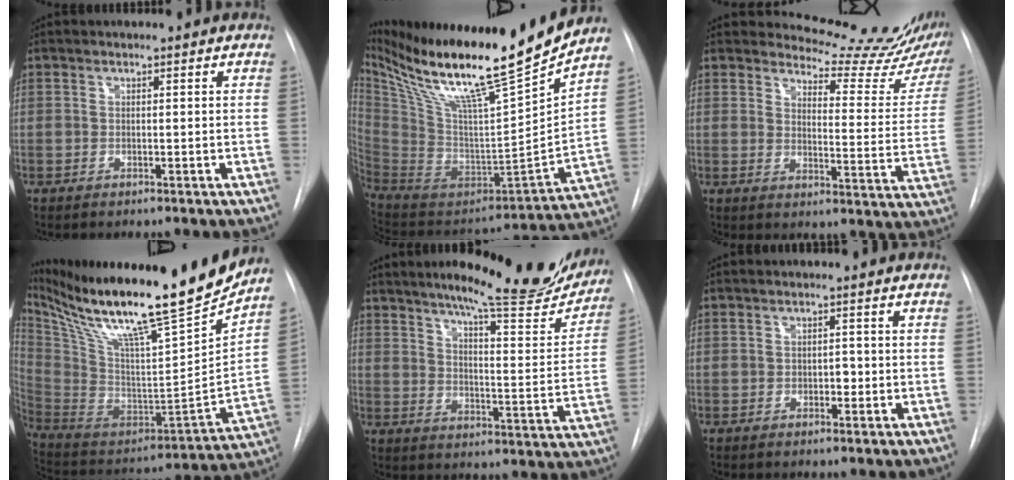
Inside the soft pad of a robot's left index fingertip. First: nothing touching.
{"total": 25.8, "force": [20.8, 0.2, 15.3], "torque": [-0.271, -0.045, 0.357]}
{"total": 15.1, "force": [14.9, 1.2, 2.2], "torque": [-0.017, -0.103, 0.160]}
{"total": 28.2, "force": [23.0, 1.1, 16.3], "torque": [-0.302, -0.054, 0.374]}
{"total": 20.1, "force": [17.4, 2.4, 9.8], "torque": [-0.132, -0.043, 0.223]}
{"total": 1.4, "force": [-0.4, 0.9, 1.0], "torque": [-0.011, 0.004, -0.006]}